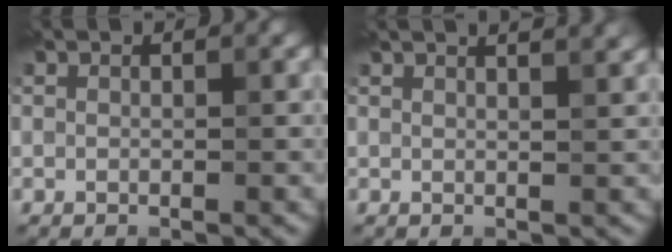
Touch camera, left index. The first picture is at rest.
{"total": 5.8, "force": [4.0, 2.5, 3.4], "torque": [-0.015, 0.045, 0.018]}